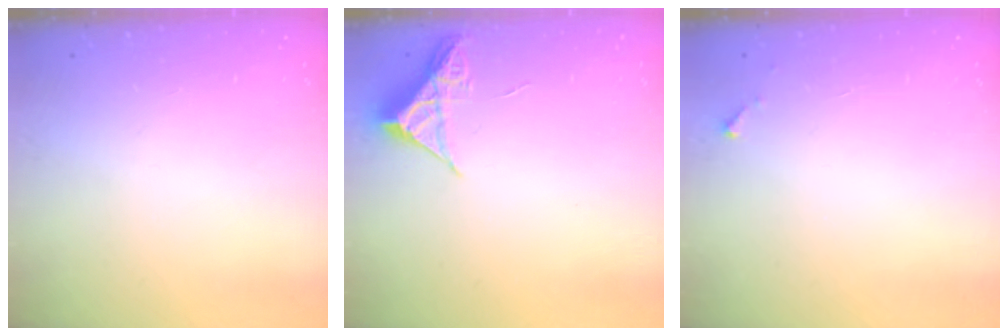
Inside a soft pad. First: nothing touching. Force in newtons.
{"total": 5.2, "press": 5.1, "slide": 0.3}
{"total": 2.8, "press": 2.8, "slide": 0.1}